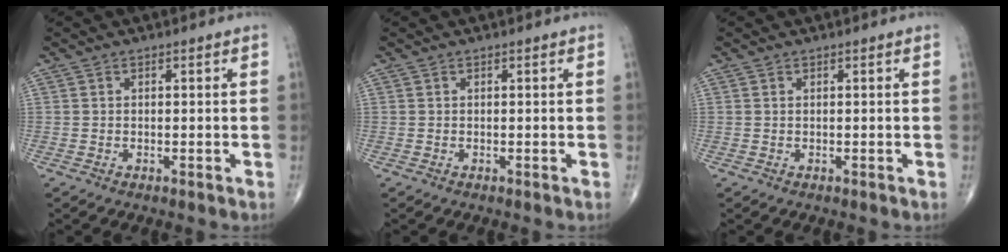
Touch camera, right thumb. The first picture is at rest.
{"total": 0.0}
{"total": 0.0}